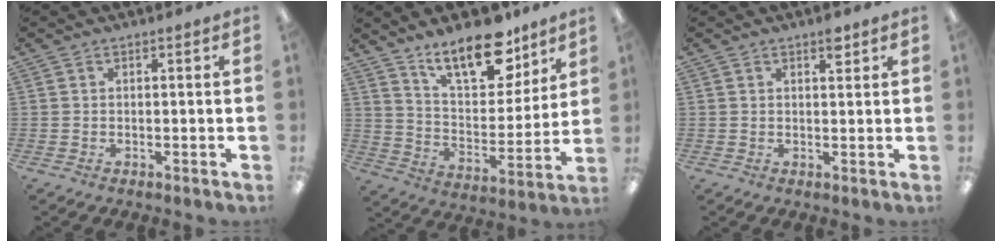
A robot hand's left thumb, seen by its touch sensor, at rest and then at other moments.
{"total": 18.3, "force": [13.0, 7.8, 10.2], "torque": [-0.159, -0.074, 0.223]}
{"total": 2.6, "force": [1.9, 1.0, 1.5], "torque": [-0.010, -0.009, 0.027]}